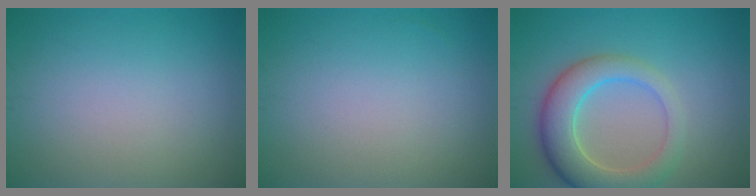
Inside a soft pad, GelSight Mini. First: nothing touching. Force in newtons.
{"total": 0.0}
{"total": 6.3, "press": 6.3, "slide": 0.6}